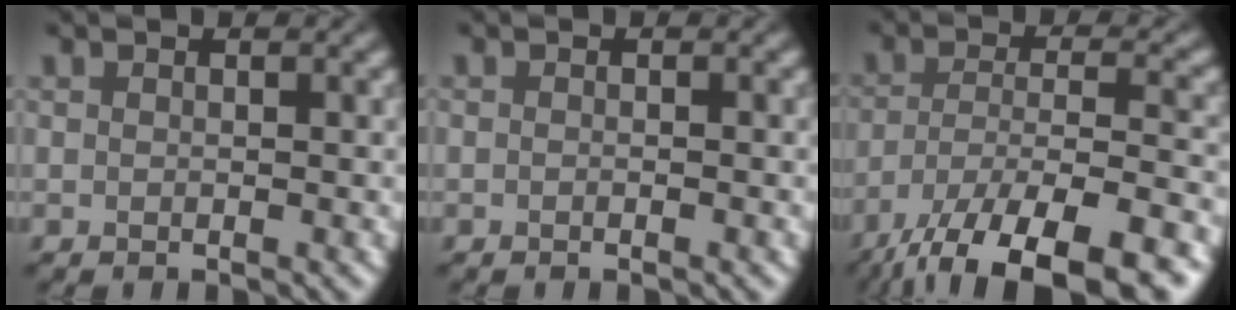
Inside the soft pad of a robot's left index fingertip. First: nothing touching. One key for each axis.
{"total": 0.5, "fx": -0.5, "fy": 0.0, "fz": 0.2, "tx": -0.003, "ty": 0.002, "tz": -0.010}
{"total": 14.0, "fx": -9.9, "fy": 3.8, "fz": 9.1, "tx": -0.166, "ty": -0.036, "tz": -0.152}